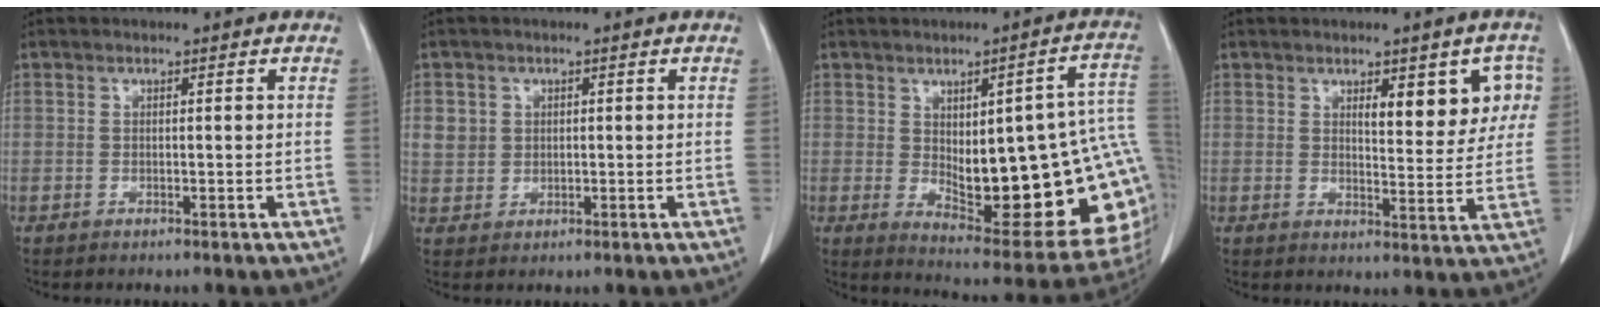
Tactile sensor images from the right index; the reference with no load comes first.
{"total": 3.3, "force": [1.1, 3.1, 0.6], "torque": [-0.004, 0.004, 0.027]}
{"total": 24.0, "force": [-0.3, 6.4, 23.1], "torque": [-0.231, 0.008, 0.019]}
{"total": 7.7, "force": [3.1, 2.9, 6.5], "torque": [-0.071, 0.011, 0.040]}